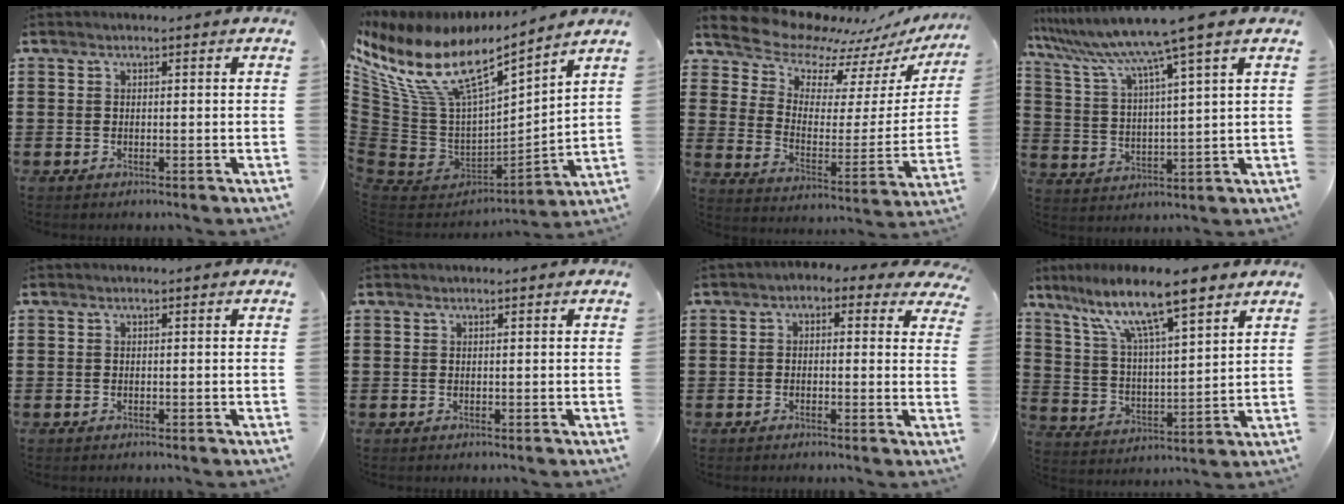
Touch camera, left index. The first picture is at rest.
{"total": 12.1, "force": [7.5, 4.6, 8.4], "torque": [-0.205, -0.057, 0.123]}
{"total": 10.9, "force": [10.0, 3.7, 2.4], "torque": [-0.079, -0.086, 0.172]}
{"total": 9.6, "force": [7.8, -1.0, 5.6], "torque": [-0.140, -0.049, 0.122]}
{"total": 0.0}
{"total": 0.0}
{"total": 1.5, "force": [-0.2, 1.1, 1.0], "torque": [-0.024, 0.011, -0.009]}
{"total": 11.3, "force": [8.3, 2.0, 7.4], "torque": [-0.168, -0.032, 0.140]}